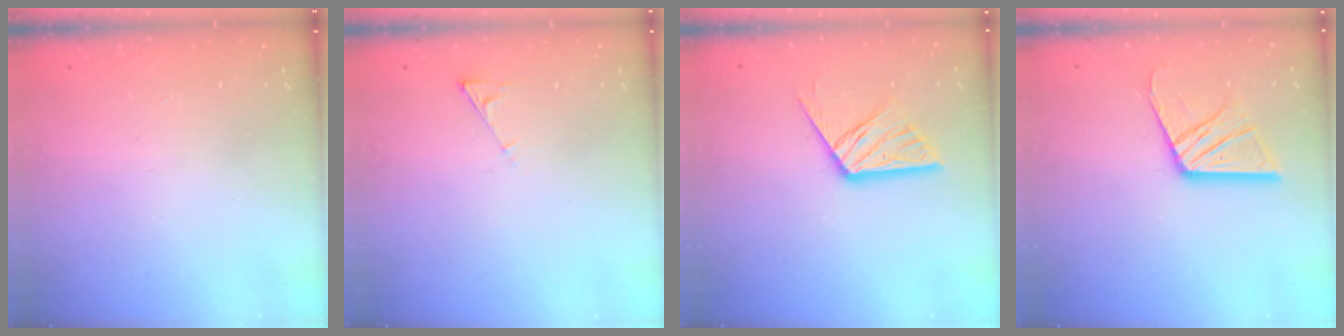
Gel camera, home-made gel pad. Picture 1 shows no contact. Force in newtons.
{"total": 3.1, "press": 3.1, "slide": 0.4}
{"total": 12.0, "press": 12.0, "slide": 1.1}
{"total": 14.0, "press": 14.0, "slide": 1.4}